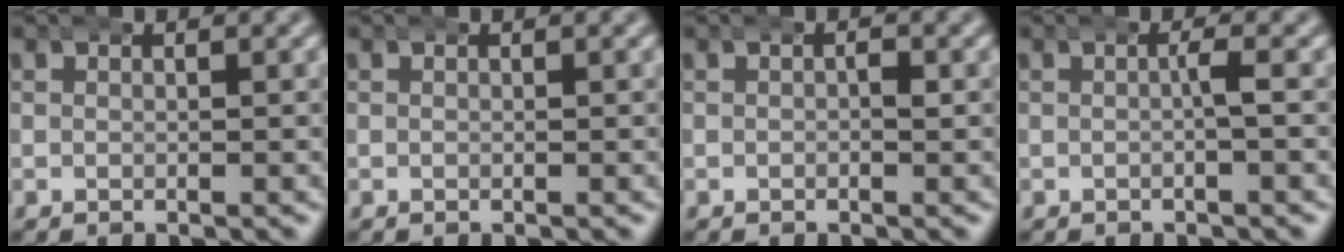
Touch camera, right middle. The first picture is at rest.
{"total": 0.0}
{"total": 0.6, "force": [0.0, 0.2, 0.5], "torque": [-0.011, -0.005, 0.002]}
{"total": 0.9, "force": [-0.3, -0.3, 0.8], "torque": [-0.012, 0.000, -0.004]}